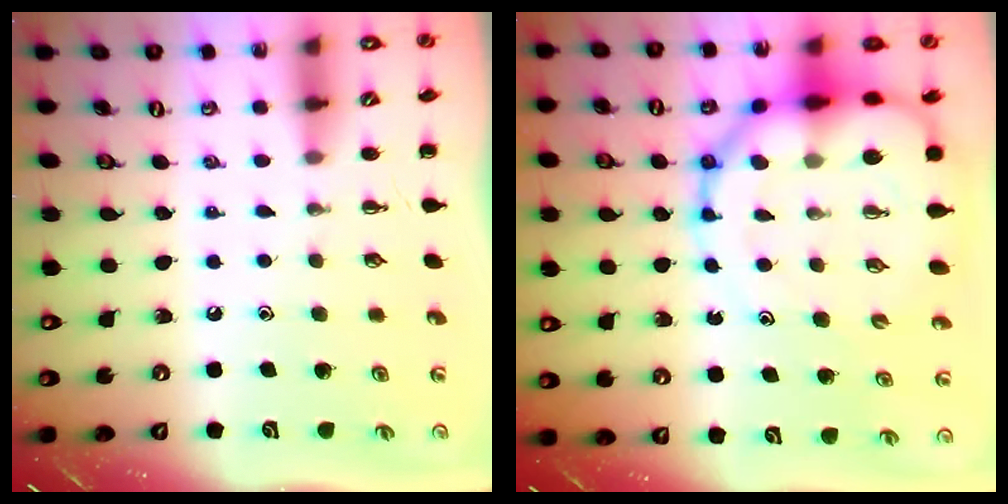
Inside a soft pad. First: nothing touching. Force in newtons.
{"total": 16.9, "press": 16.4, "slide": 4.1}